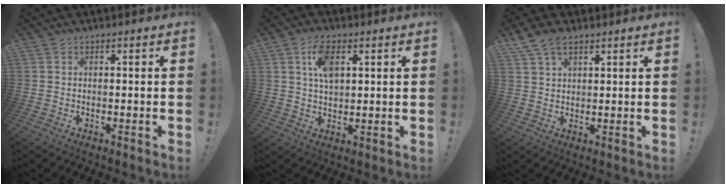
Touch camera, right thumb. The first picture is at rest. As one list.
[{"total": 8.1, "force": [2.9, 4.4, 6.1], "torque": [-0.099, 0.000, 0.051]}, {"total": 6.6, "force": [4.2, 3.2, 4.1], "torque": [-0.076, -0.010, 0.081]}]